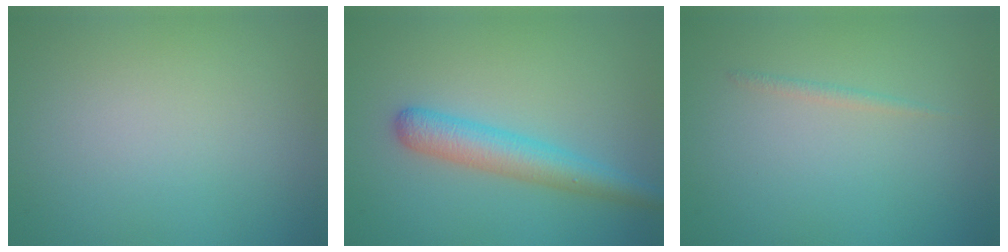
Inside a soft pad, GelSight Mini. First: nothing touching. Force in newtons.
{"total": 3.9, "press": 3.9, "slide": 0.1}
{"total": 0.7, "press": 0.7, "slide": 0.1}